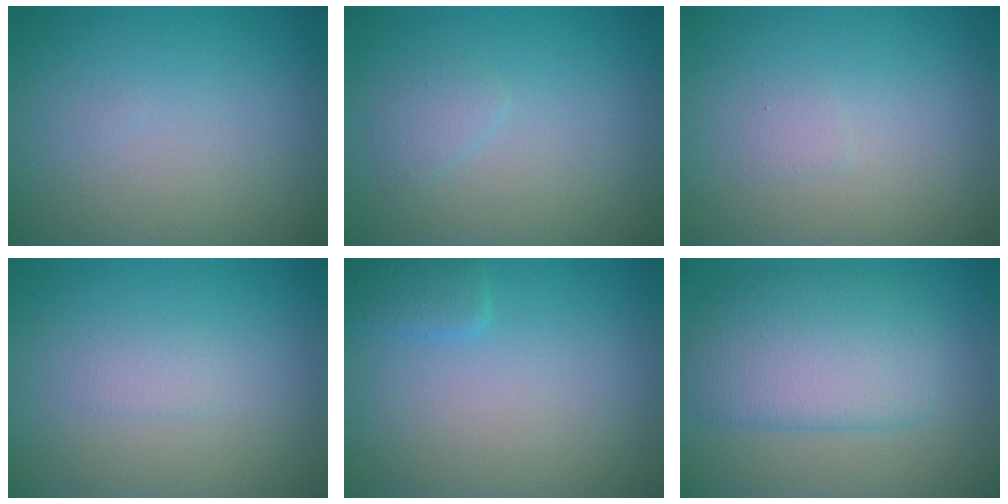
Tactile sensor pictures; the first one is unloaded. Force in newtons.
{"total": 1.1, "press": 1.1, "slide": 0.1}
{"total": 0.6, "press": 0.6, "slide": 0.1}
{"total": 0.9, "press": 0.9, "slide": 0.0}
{"total": 1.4, "press": 1.4, "slide": 0.1}
{"total": 5.8, "press": 5.8, "slide": 0.1}